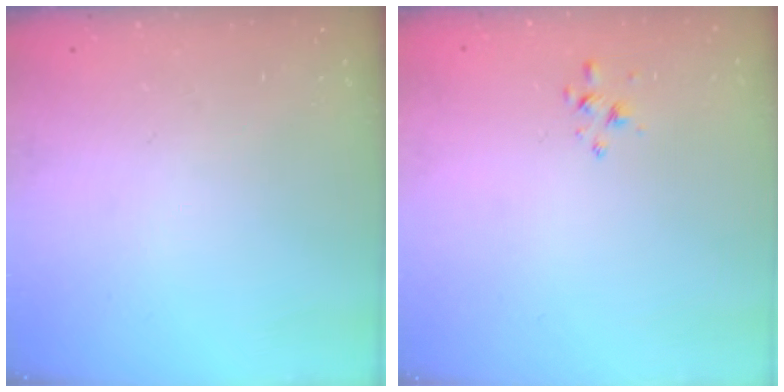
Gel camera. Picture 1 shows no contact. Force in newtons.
{"total": 2.0, "press": 1.9, "slide": 0.7}